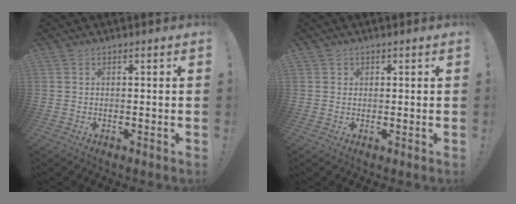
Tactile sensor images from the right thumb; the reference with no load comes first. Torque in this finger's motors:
{"motor_torque": [-0.21, -0.23, 0.01, -0.07, 0.00]}